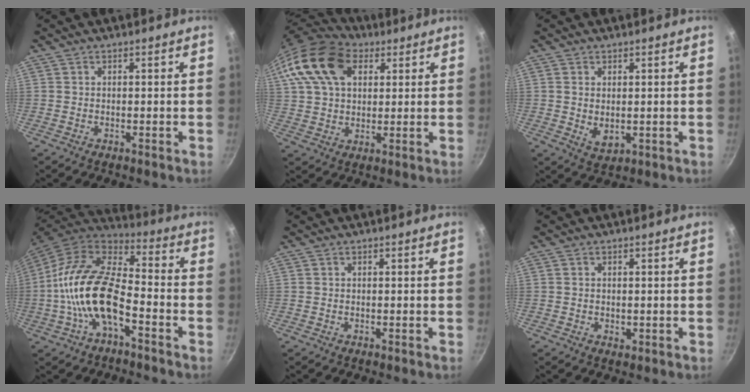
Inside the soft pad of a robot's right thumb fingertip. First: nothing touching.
{"total": 18.8, "force": [7.2, 12.8, 11.7], "torque": [-0.229, 0.014, 0.122]}
{"total": 4.0, "force": [0.3, 2.6, 3.1], "torque": [-0.052, -0.010, 0.012]}
{"total": 17.7, "force": [-4.9, 8.7, 14.7], "torque": [-0.265, 0.042, -0.105]}
{"total": 0.0}
{"total": 1.2, "force": [-0.1, 0.9, 0.7], "torque": [-0.010, 0.000, -0.001]}